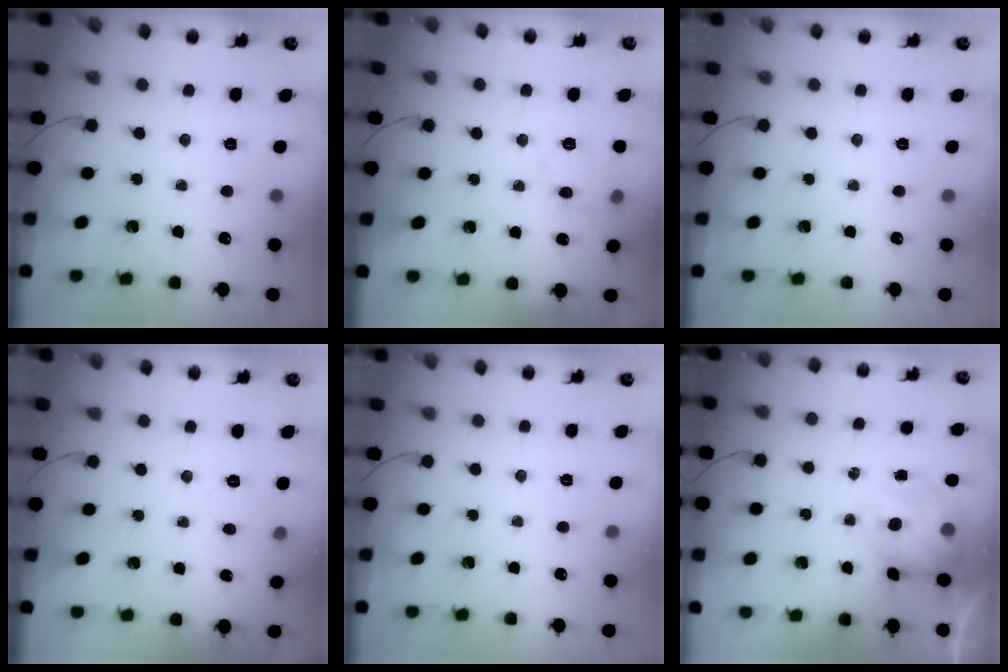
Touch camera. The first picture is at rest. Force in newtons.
{"total": 8.9, "press": 8.8, "slide": 1.4}
{"total": 0.0}
{"total": 3.9, "press": 3.6, "slide": 1.5}
{"total": 0.0}
{"total": 7.1, "press": 7.0, "slide": 1.5}